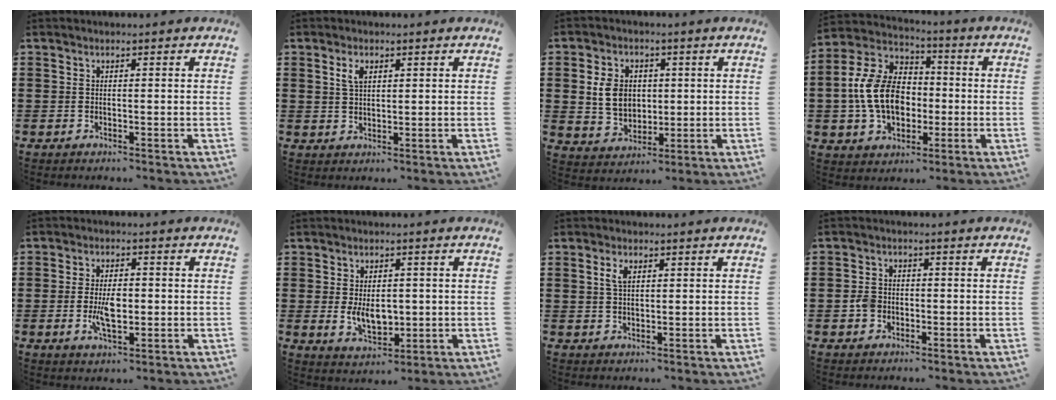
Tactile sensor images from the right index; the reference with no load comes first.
{"total": 2.6, "force": [1.3, 1.3, 1.9], "torque": [-0.042, 0.005, 0.022]}
{"total": 6.7, "force": [0.9, 5.2, 4.2], "torque": [-0.101, 0.008, 0.010]}
{"total": 12.6, "force": [-1.5, 9.0, 8.8], "torque": [-0.218, 0.014, -0.031]}
{"total": 5.3, "force": [-0.7, 2.4, 4.7], "torque": [-0.090, -0.004, -0.017]}
{"total": 5.6, "force": [-0.1, 3.5, 4.3], "torque": [-0.060, 0.000, -0.005]}
{"total": 2.6, "force": [1.0, 1.3, 2.0], "torque": [-0.044, 0.007, 0.016]}
{"total": 2.8, "force": [-0.8, 2.3, 1.4], "torque": [-0.037, 0.003, -0.019]}